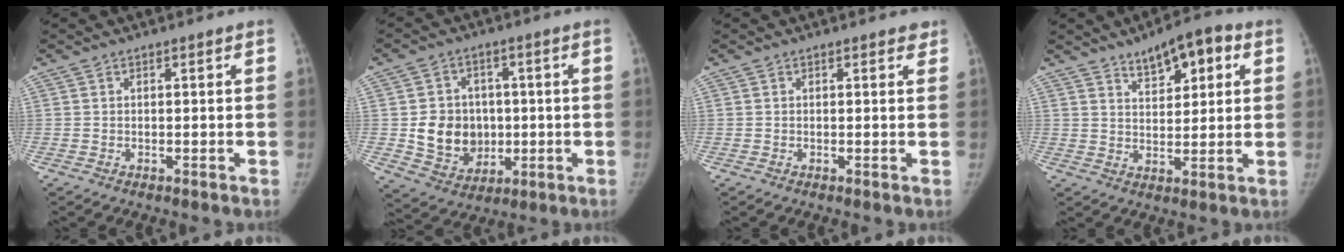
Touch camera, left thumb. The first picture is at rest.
{"total": 11.4, "force": [-0.4, 9.9, 5.8], "torque": [-0.053, 0.000, 0.010]}
{"total": 1.0, "force": [0.8, 0.5, 0.4], "torque": [0.004, -0.004, 0.004]}
{"total": 9.1, "force": [4.9, 4.1, 6.5], "torque": [-0.066, -0.014, 0.073]}